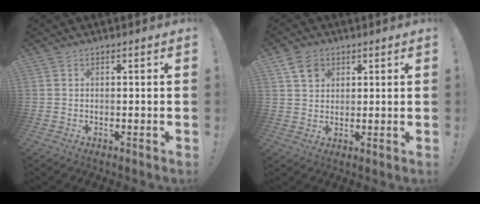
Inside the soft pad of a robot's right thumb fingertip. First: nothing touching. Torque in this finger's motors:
{"motor_torque": [0.13, 0.14, 0.03, -0.02, 0.00]}